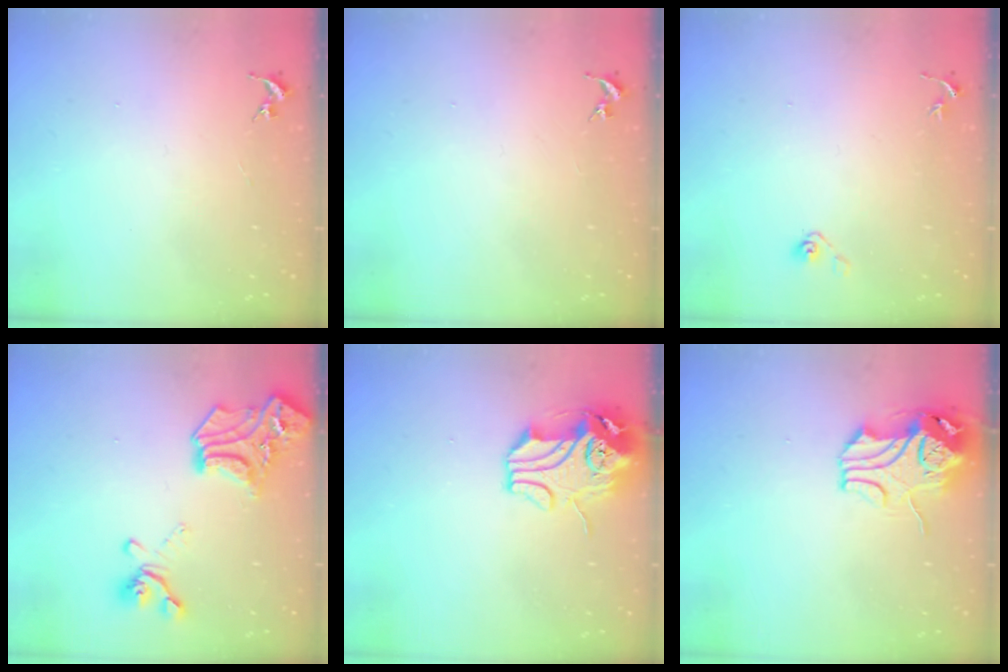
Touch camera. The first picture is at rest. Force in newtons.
{"total": 0.0}
{"total": 3.8, "press": 3.2, "slide": 2.0}
{"total": 19.5, "press": 19.5, "slide": 0.7}
{"total": 11.6, "press": 11.4, "slide": 2.0}
{"total": 10.6, "press": 10.4, "slide": 1.9}